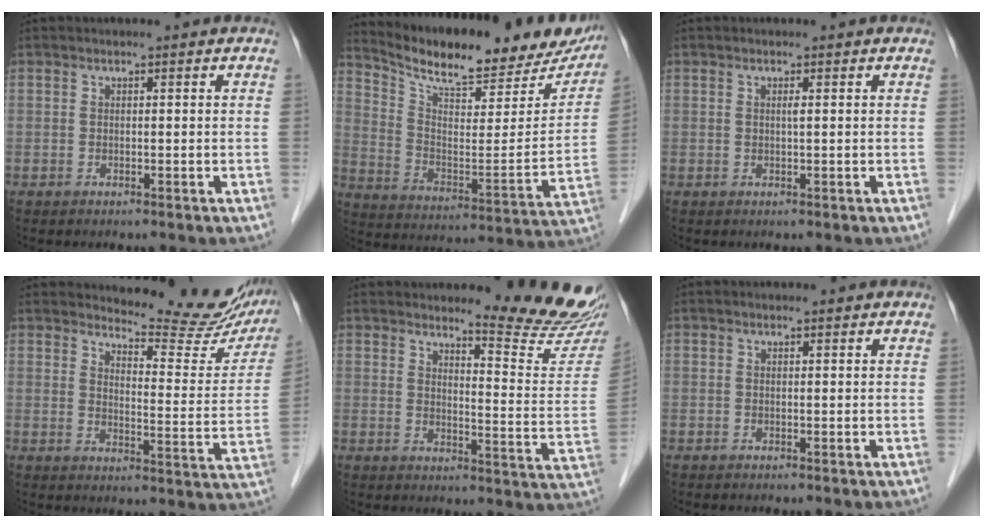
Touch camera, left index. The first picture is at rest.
{"total": 23.4, "force": [20.8, 5.1, 9.2], "torque": [-0.146, -0.044, 0.289]}
{"total": 0.6, "force": [0.2, 0.0, 0.5], "torque": [-0.013, 0.000, 0.004]}
{"total": 16.1, "force": [15.2, 2.3, 4.6], "torque": [-0.054, -0.075, 0.171]}
{"total": 13.2, "force": [12.7, -0.3, 3.5], "torque": [-0.041, -0.106, 0.144]}
{"total": 0.9, "force": [0.9, 0.1, 0.0], "torque": [-0.011, 0.002, 0.012]}